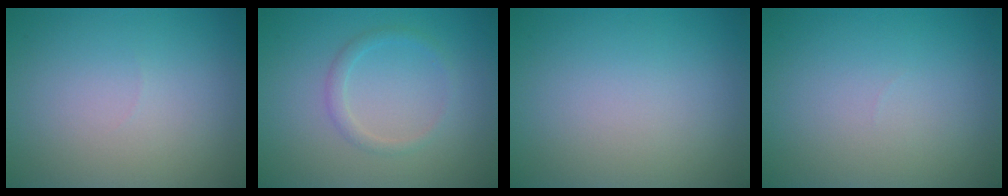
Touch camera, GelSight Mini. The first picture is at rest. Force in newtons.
{"total": 1.4, "press": 1.4, "slide": 0.0}
{"total": 0.0}
{"total": 0.0}